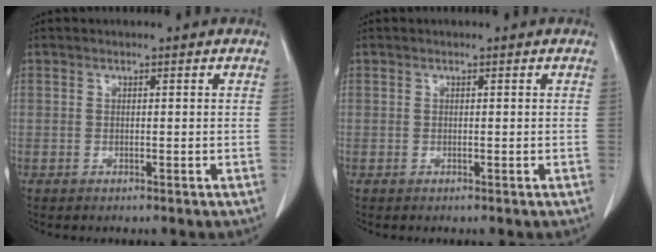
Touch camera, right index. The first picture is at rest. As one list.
[{"total": 0.0}]